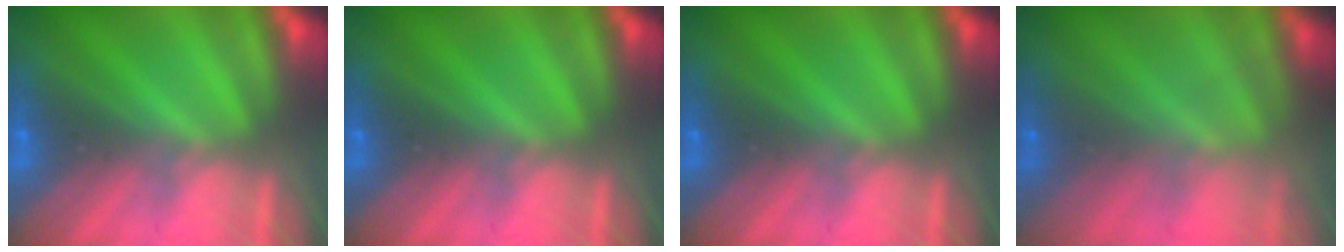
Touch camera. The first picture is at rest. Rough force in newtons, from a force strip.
{"total": 0.0}
{"total": 0.0}
{"total": 6.9}